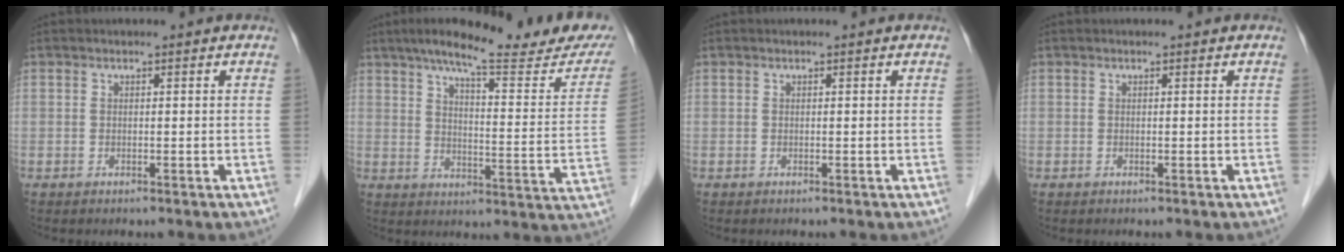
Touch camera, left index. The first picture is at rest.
{"total": 22.5, "force": [18.7, 2.8, 12.1], "torque": [-0.169, -0.025, 0.237]}
{"total": 0.0}
{"total": 0.0}